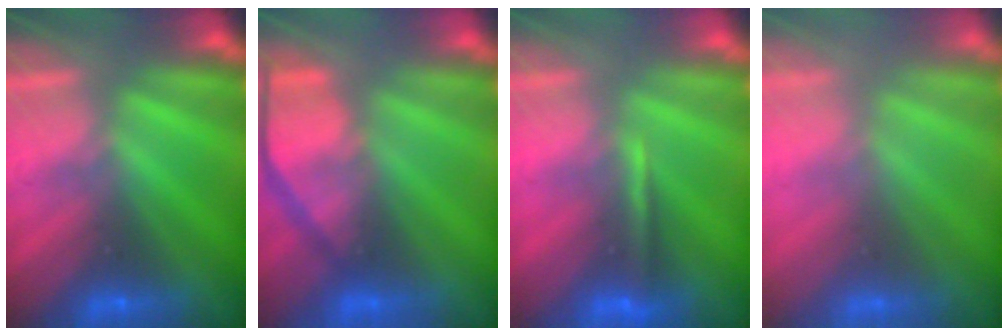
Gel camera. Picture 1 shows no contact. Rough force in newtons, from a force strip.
{"total": 4.6}
{"total": 1.3}
{"total": 3.1}